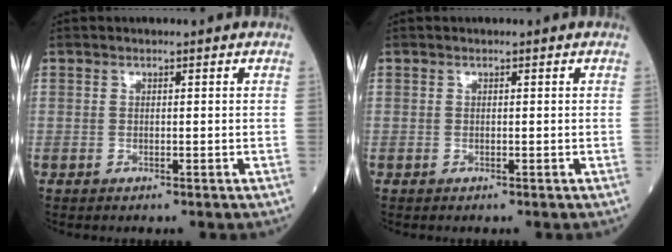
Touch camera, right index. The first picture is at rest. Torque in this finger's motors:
{"motor_torque": [0.00, 0.00, 0.00, 0.00]}